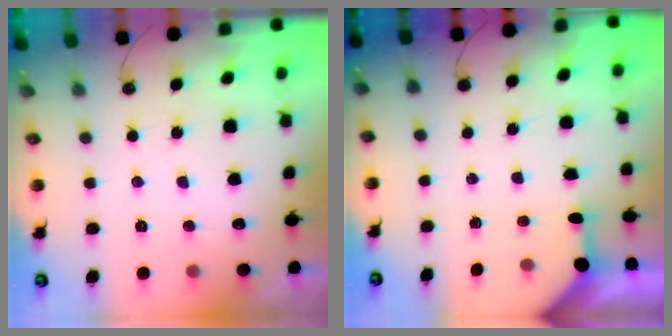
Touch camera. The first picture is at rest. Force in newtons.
{"total": 3.2, "press": 3.2, "slide": 0.4}